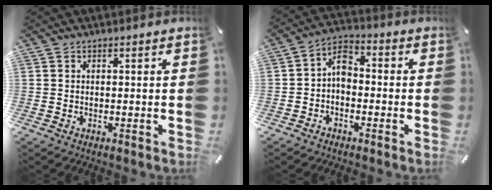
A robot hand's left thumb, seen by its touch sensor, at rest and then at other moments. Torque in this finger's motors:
{"motor_torque": [0.23, -0.04, 0.48, 0.37, -0.01]}